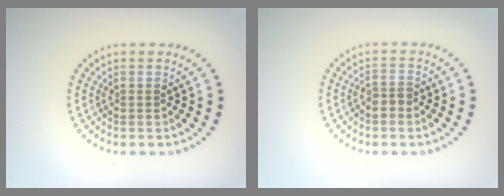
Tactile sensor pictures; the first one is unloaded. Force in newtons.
{"total": 1.7, "press": 1.3, "slide": 1.1}